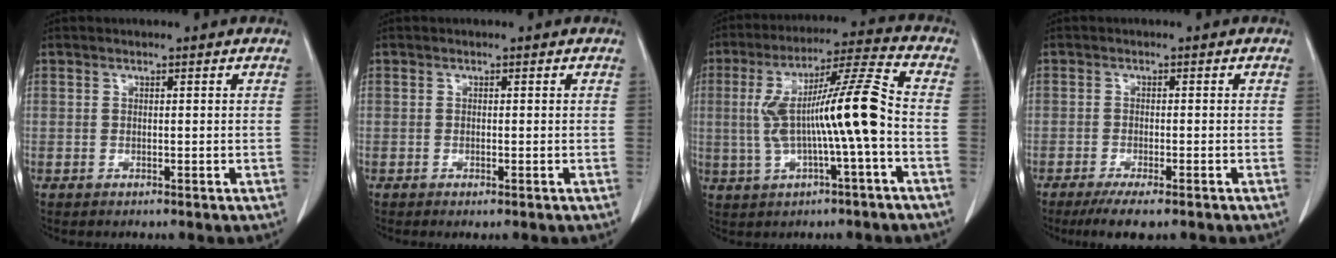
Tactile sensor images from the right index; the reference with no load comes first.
{"total": 0.6, "force": [-0.4, -0.2, 0.5], "torque": [-0.009, -0.004, -0.004]}
{"total": 13.1, "force": [-1.1, 0.0, 13.1], "torque": [-0.239, 0.024, -0.022]}
{"total": 5.9, "force": [-4.3, 0.8, 3.9], "torque": [-0.057, -0.015, -0.064]}